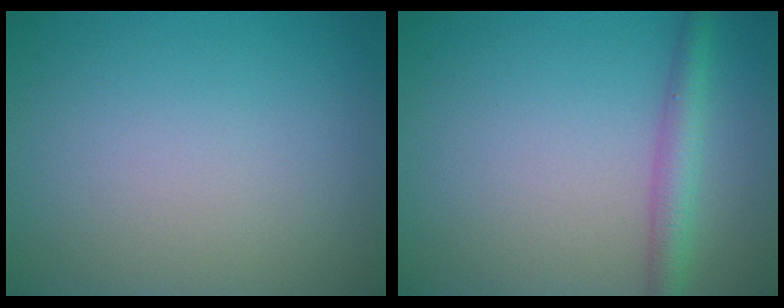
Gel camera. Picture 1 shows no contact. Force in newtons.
{"total": 2.9, "press": 2.9, "slide": 0.1}